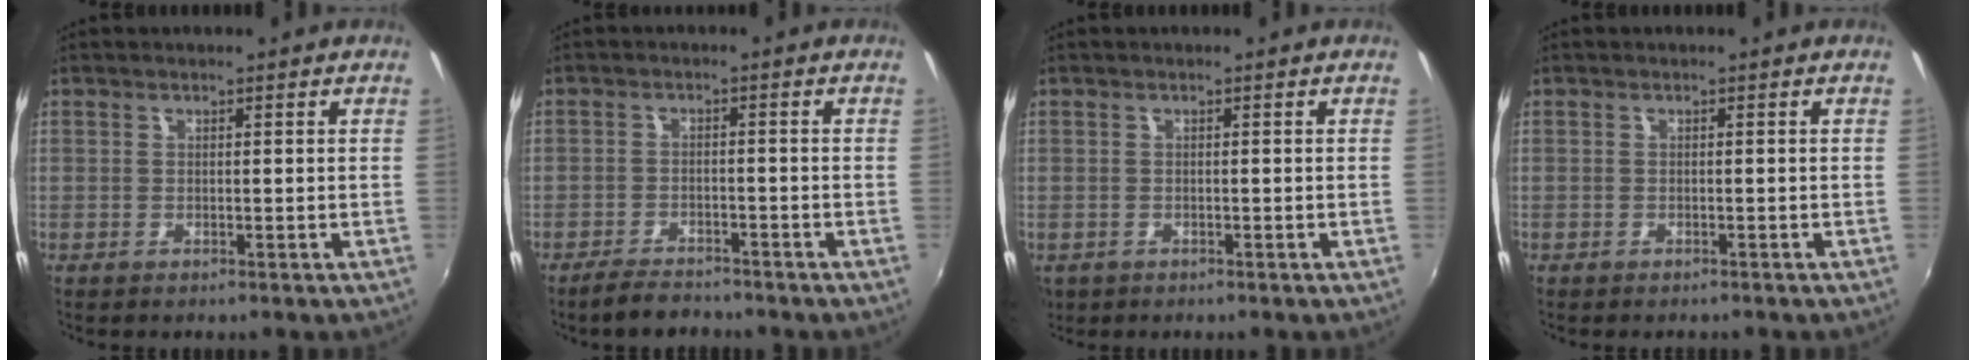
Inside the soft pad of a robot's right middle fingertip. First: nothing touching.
{"total": 5.0, "force": [-4.5, 1.5, 1.6], "torque": [-0.052, 0.000, -0.074]}
{"total": 2.9, "force": [-1.2, 2.3, 1.3], "torque": [-0.029, -0.009, -0.016]}
{"total": 1.1, "force": [-1.0, 0.5, 0.2], "torque": [-0.009, -0.004, -0.014]}